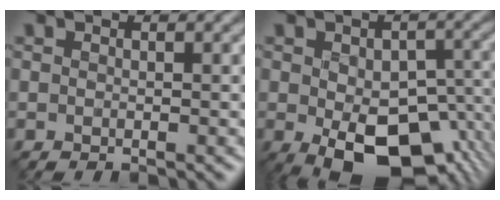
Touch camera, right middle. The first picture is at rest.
{"total": 12.6, "force": [-4.9, 7.0, 9.2], "torque": [-0.154, -0.044, -0.054]}